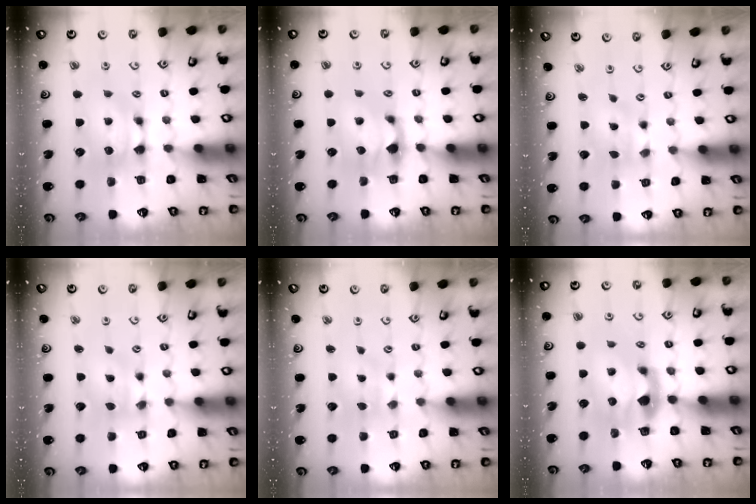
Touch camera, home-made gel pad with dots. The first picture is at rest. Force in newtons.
{"total": 2.7, "press": 2.6, "slide": 0.8}
{"total": 1.3, "press": 0.7, "slide": 1.0}
{"total": 2.0, "press": 1.3, "slide": 1.5}
{"total": 2.6, "press": 2.4, "slide": 0.8}
{"total": 2.8, "press": 2.5, "slide": 1.3}